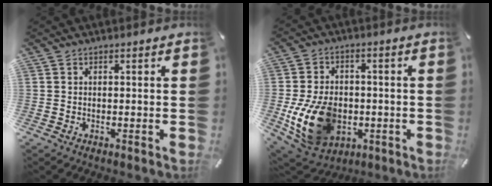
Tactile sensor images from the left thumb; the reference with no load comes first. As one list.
[{"total": 15.6, "force": [-3.4, 11.4, 10.0], "torque": [-0.218, 0.006, -0.060]}]